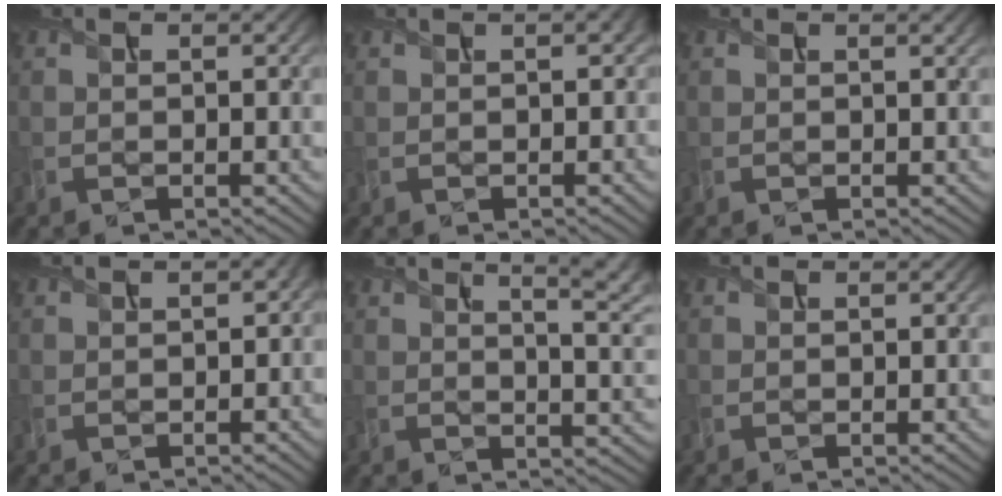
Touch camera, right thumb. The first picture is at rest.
{"total": 2.0, "force": [0.6, 0.9, 1.7], "torque": [-0.025, 0.003, 0.009]}
{"total": 1.1, "force": [0.6, 0.2, 0.8], "torque": [-0.014, 0.003, 0.009]}
{"total": 1.8, "force": [0.1, 0.9, 1.5], "torque": [-0.030, -0.001, 0.003]}
{"total": 11.3, "force": [5.6, 3.8, 9.0], "torque": [-0.112, 0.035, 0.067]}
{"total": 0.0}